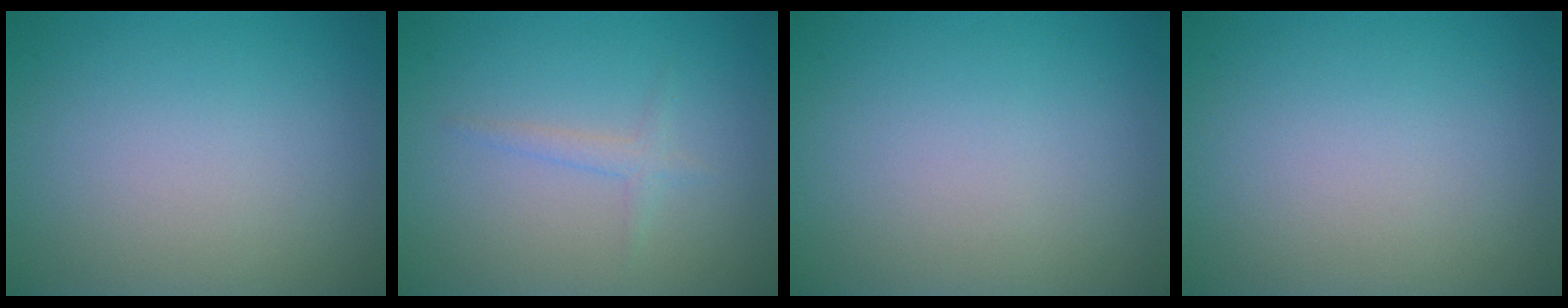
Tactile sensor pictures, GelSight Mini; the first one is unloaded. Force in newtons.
{"total": 1.2, "press": 1.2, "slide": 0.1}
{"total": 0.0}
{"total": 0.0}